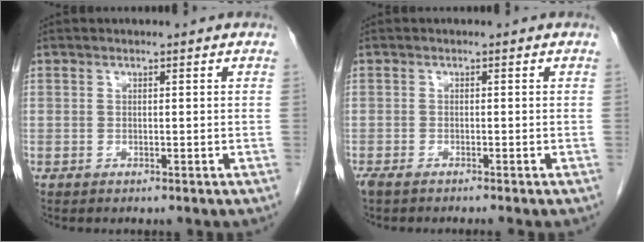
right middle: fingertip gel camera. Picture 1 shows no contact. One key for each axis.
{"total": 2.7, "fx": -2.2, "fy": 0.0, "fz": 1.5, "tx": -0.021, "ty": -0.005, "tz": -0.036}